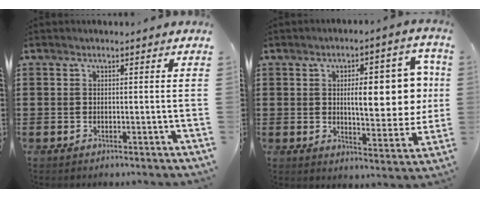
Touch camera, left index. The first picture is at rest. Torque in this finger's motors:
{"motor_torque": [2.14, 0.00, 0.74, 0.21]}